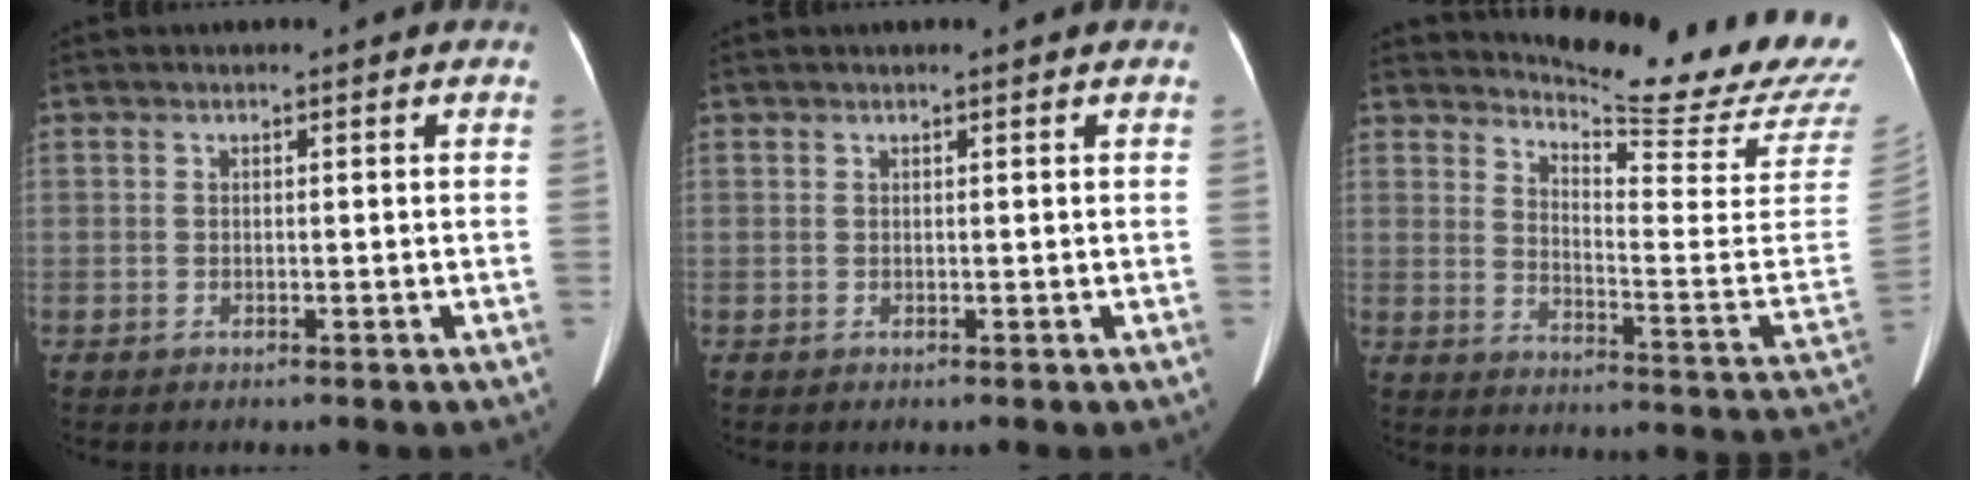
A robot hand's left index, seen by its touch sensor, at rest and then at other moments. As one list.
[{"total": 0.0}, {"total": 20.1, "force": [18.8, 0.2, 7.2], "torque": [-0.116, -0.124, 0.230]}]